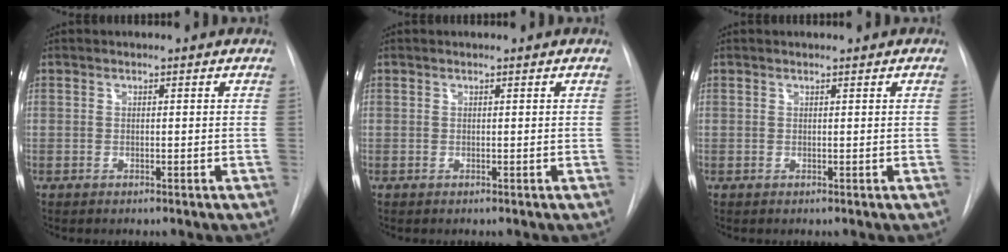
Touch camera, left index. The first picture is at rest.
{"total": 0.0}
{"total": 0.6, "force": [0.5, 0.1, 0.2], "torque": [-0.008, 0.003, 0.008]}